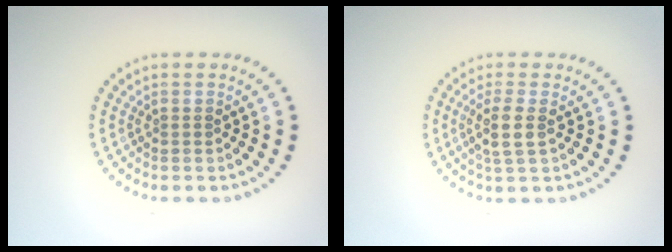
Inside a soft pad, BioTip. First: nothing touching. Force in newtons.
{"total": 2.4, "press": 2.0, "slide": 1.2}